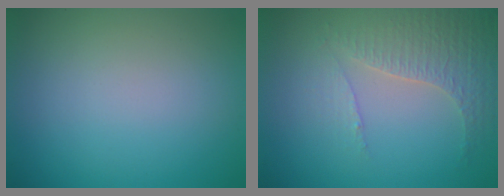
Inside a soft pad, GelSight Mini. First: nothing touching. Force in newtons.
{"total": 4.2, "press": 3.0, "slide": 2.9}